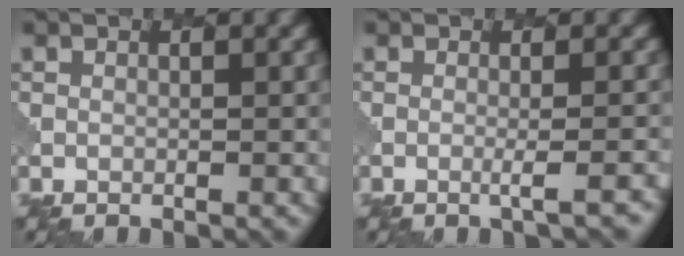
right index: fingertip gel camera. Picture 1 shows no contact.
{"total": 2.1, "force": [-0.5, 0.4, 2.0], "torque": [-0.018, 0.008, -0.018]}